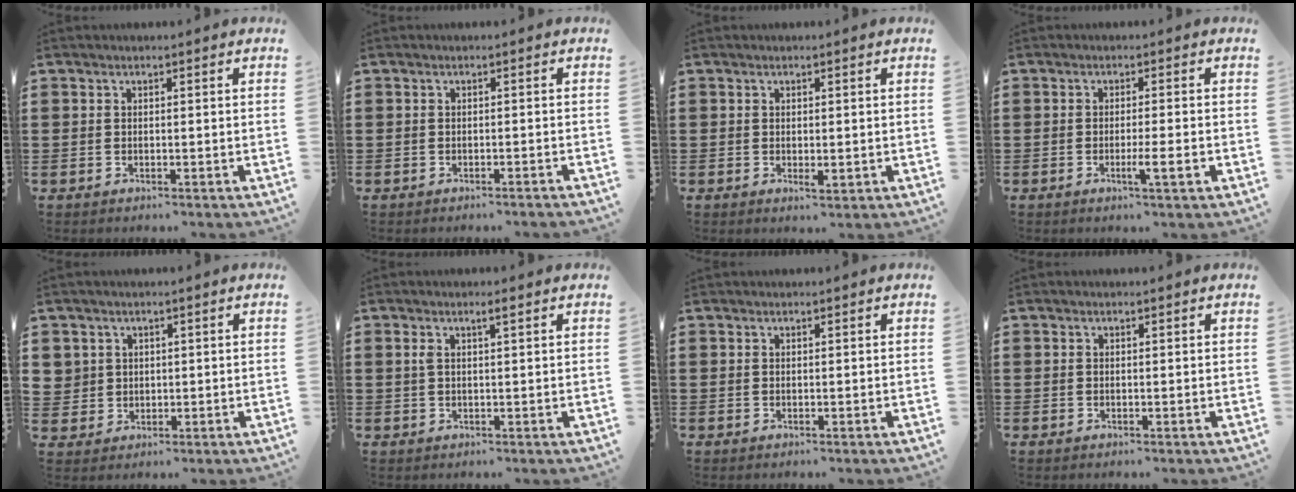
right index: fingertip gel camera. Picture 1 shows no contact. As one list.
[{"total": 0.7, "force": [-0.6, -0.1, 0.3], "torque": [-0.006, -0.002, -0.012]}, {"total": 1.3, "force": [-0.1, 0.7, 1.1], "torque": [-0.021, 0.000, 0.000]}, {"total": 3.5, "force": [-1.3, 0.0, 3.2], "torque": [-0.051, -0.009, -0.024]}, {"total": 2.7, "force": [1.2, 2.5, 0.1], "torque": [-0.014, 0.011, 0.021]}, {"total": 1.8, "force": [0.8, 0.3, 1.6], "torque": [-0.032, 0.002, 0.013]}, {"total": 0.0}, {"total": 0.0}]